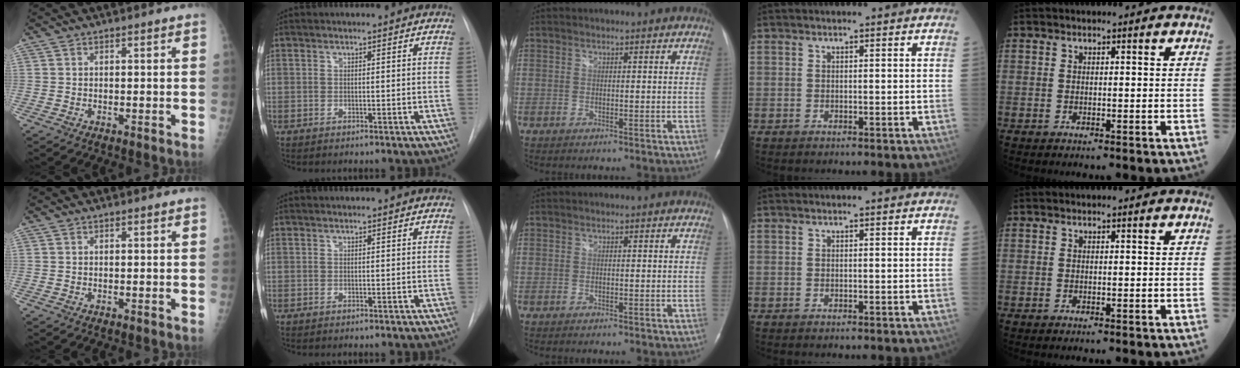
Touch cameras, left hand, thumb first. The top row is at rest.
{}